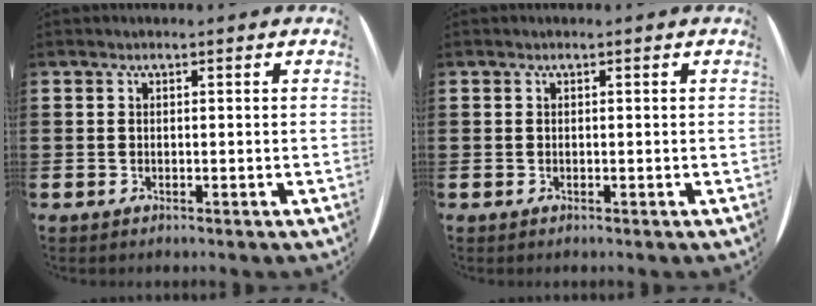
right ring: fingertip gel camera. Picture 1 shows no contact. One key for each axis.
{"total": 0.0}